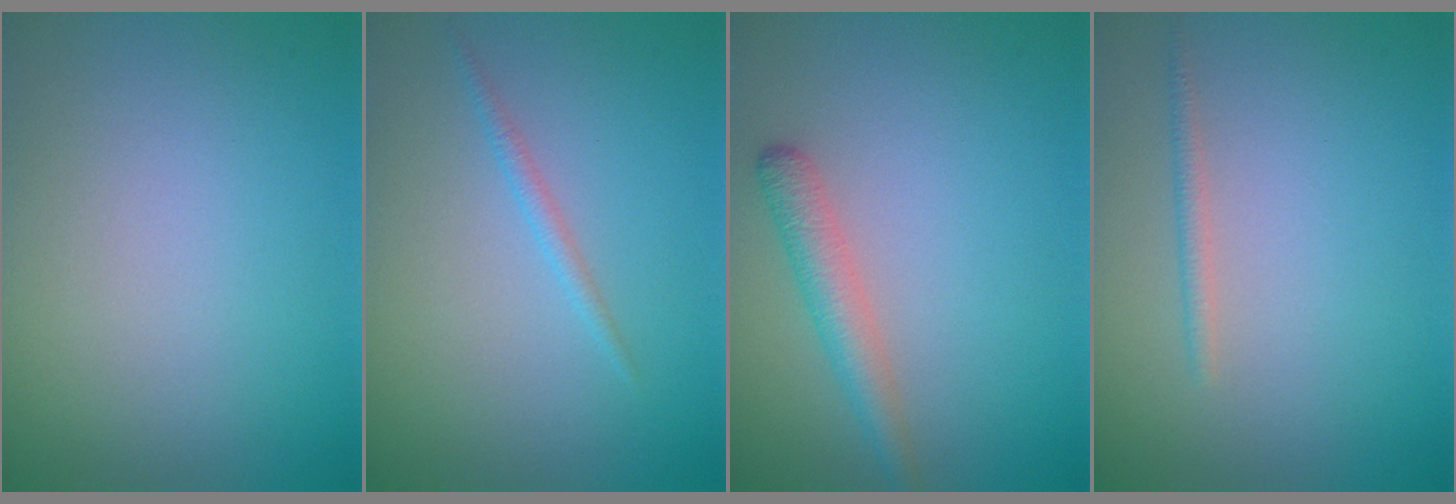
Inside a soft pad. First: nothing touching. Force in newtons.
{"total": 1.0, "press": 1.0, "slide": 0.1}
{"total": 2.6, "press": 2.6, "slide": 0.0}
{"total": 1.0, "press": 1.0, "slide": 0.0}